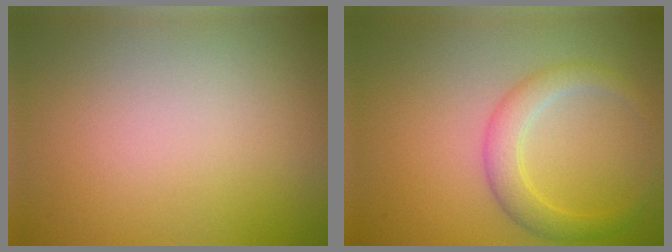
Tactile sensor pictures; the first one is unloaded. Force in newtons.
{"total": 2.9, "press": 2.9, "slide": 0.1}